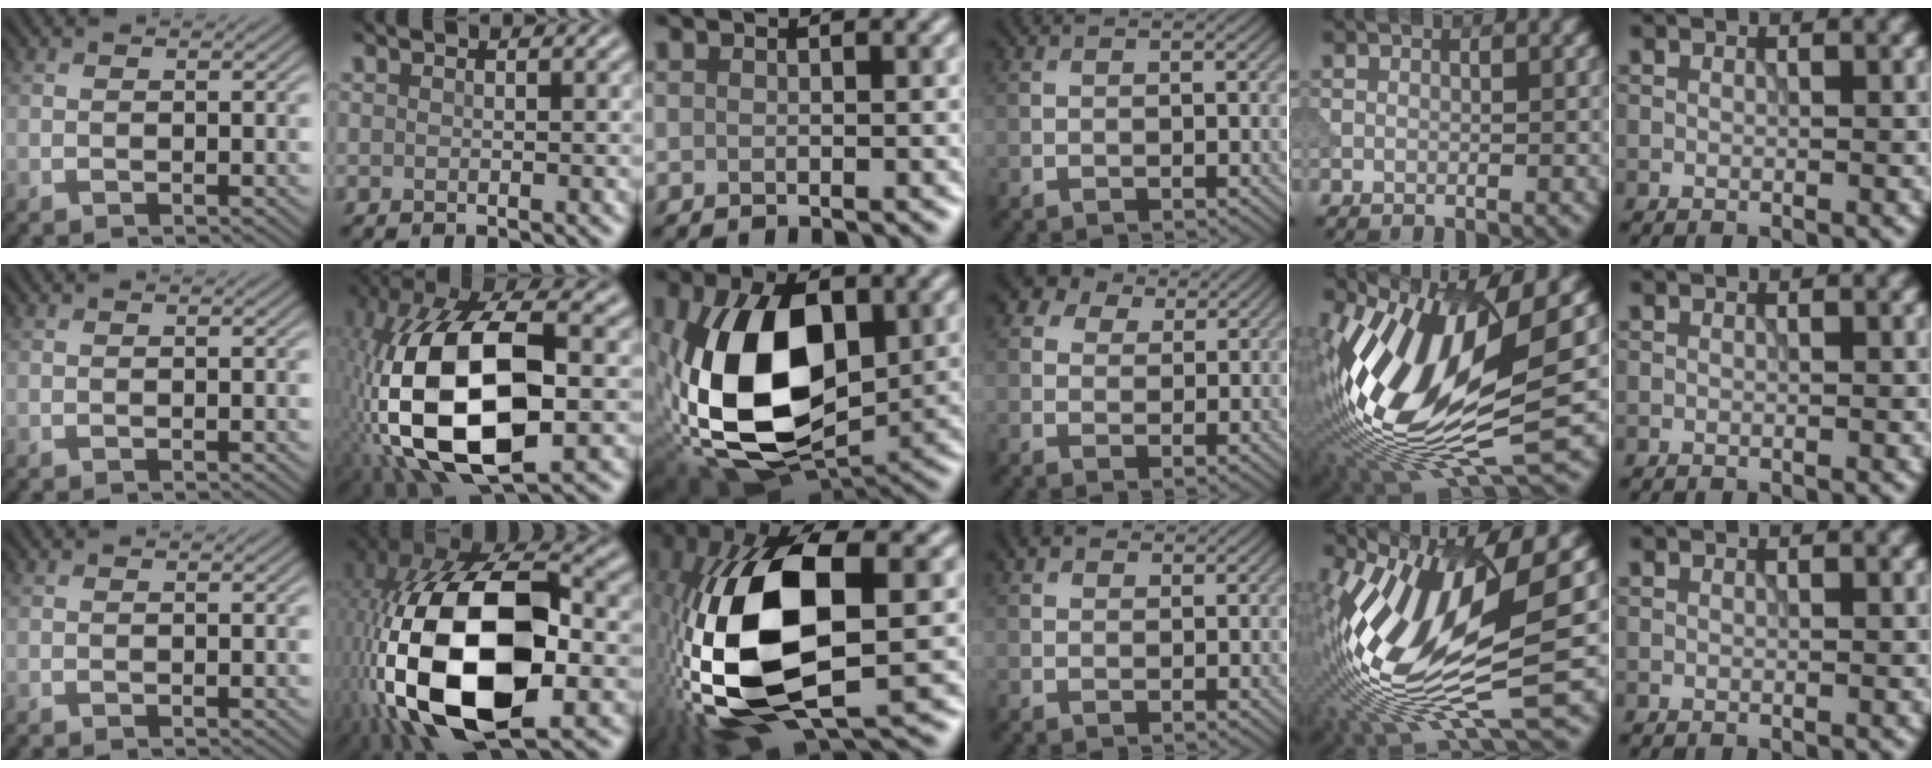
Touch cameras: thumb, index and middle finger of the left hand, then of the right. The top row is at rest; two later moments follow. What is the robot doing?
{"motion": "insert", "object": "power adapter"}